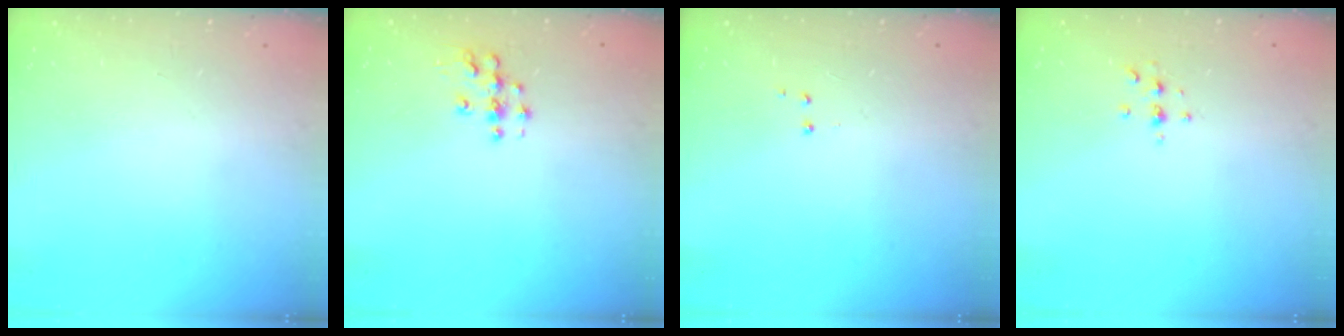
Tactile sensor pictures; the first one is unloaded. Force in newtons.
{"total": 6.1, "press": 6.1, "slide": 0.3}
{"total": 2.8, "press": 2.7, "slide": 0.5}
{"total": 3.0, "press": 3.0, "slide": 0.3}